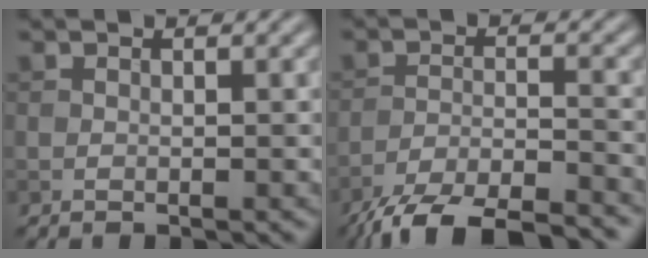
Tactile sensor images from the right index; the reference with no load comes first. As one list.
[{"total": 8.3, "force": [-7.1, 1.7, 4.0], "torque": [-0.070, -0.003, -0.125]}]